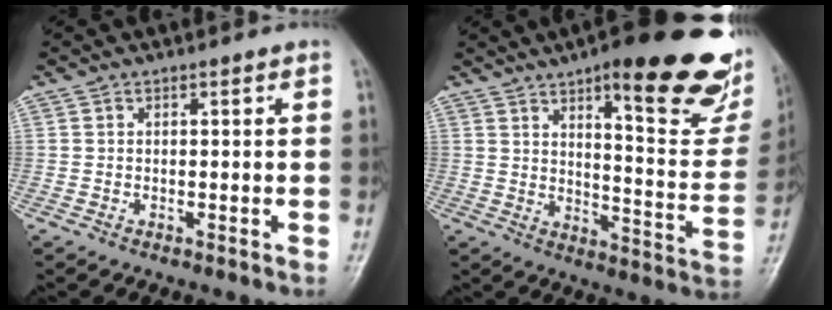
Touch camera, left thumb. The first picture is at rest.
{"total": 26.4, "force": [15.3, 7.6, 20.2], "torque": [-0.226, -0.065, 0.206]}